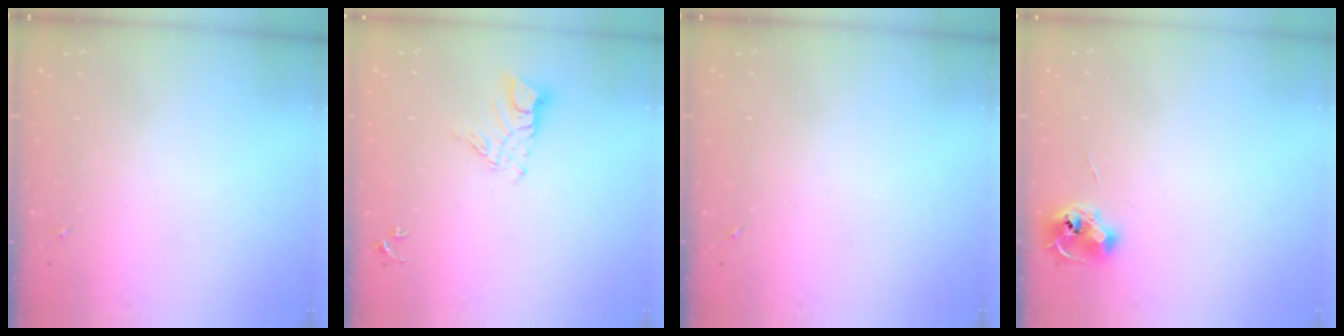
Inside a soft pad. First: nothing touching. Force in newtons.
{"total": 9.2, "press": 9.1, "slide": 0.8}
{"total": 0.0}
{"total": 7.4, "press": 7.4, "slide": 0.7}